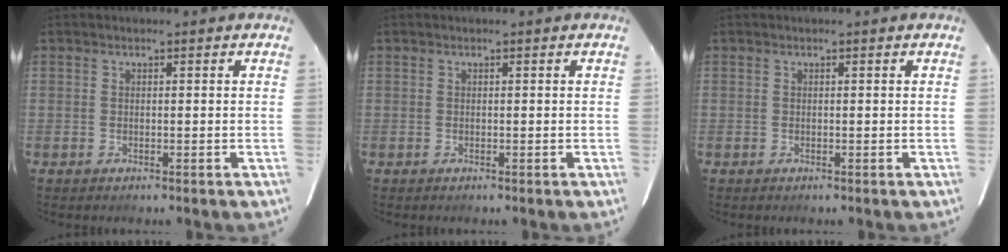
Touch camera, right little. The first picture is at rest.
{"total": 0.0}
{"total": 0.0}